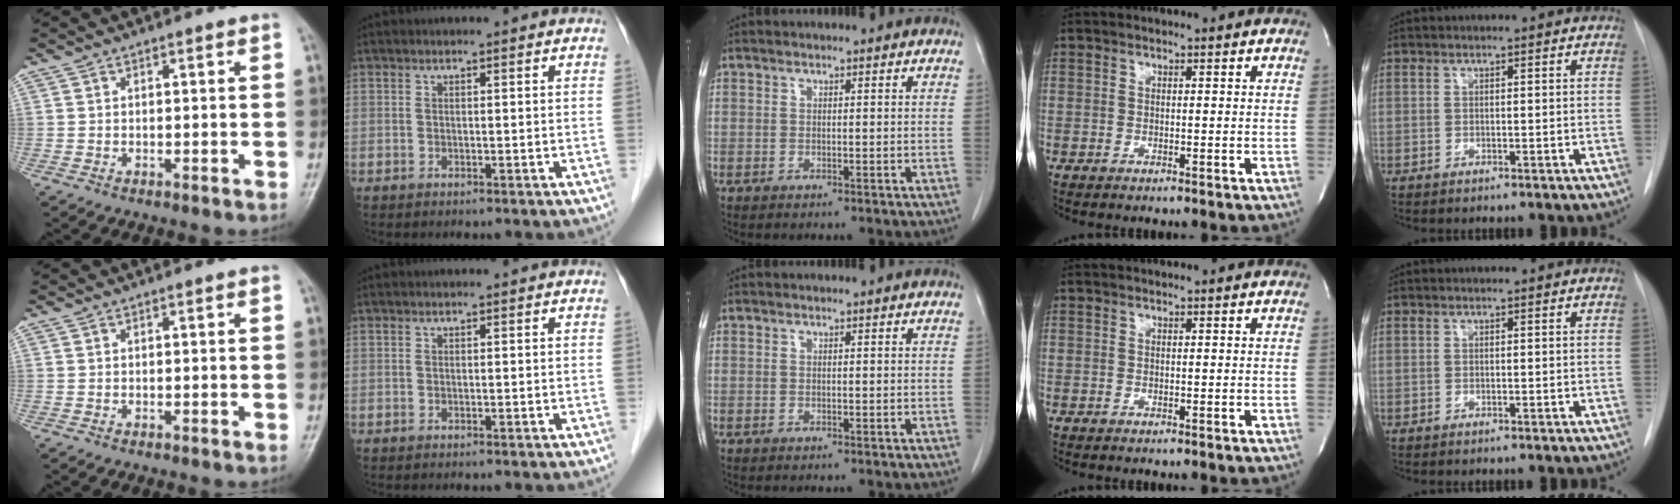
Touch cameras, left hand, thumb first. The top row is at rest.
{}